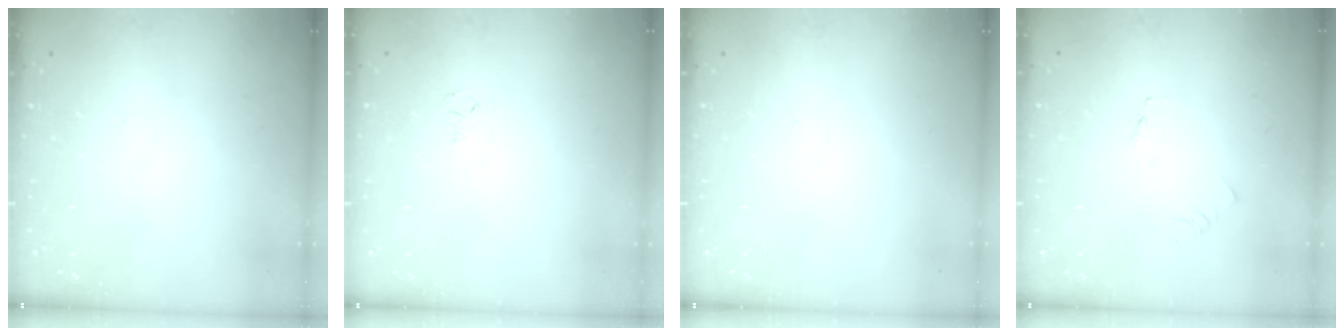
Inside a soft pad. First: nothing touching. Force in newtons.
{"total": 3.8, "press": 3.8, "slide": 0.4}
{"total": 0.0}
{"total": 1.8, "press": 1.8, "slide": 0.2}